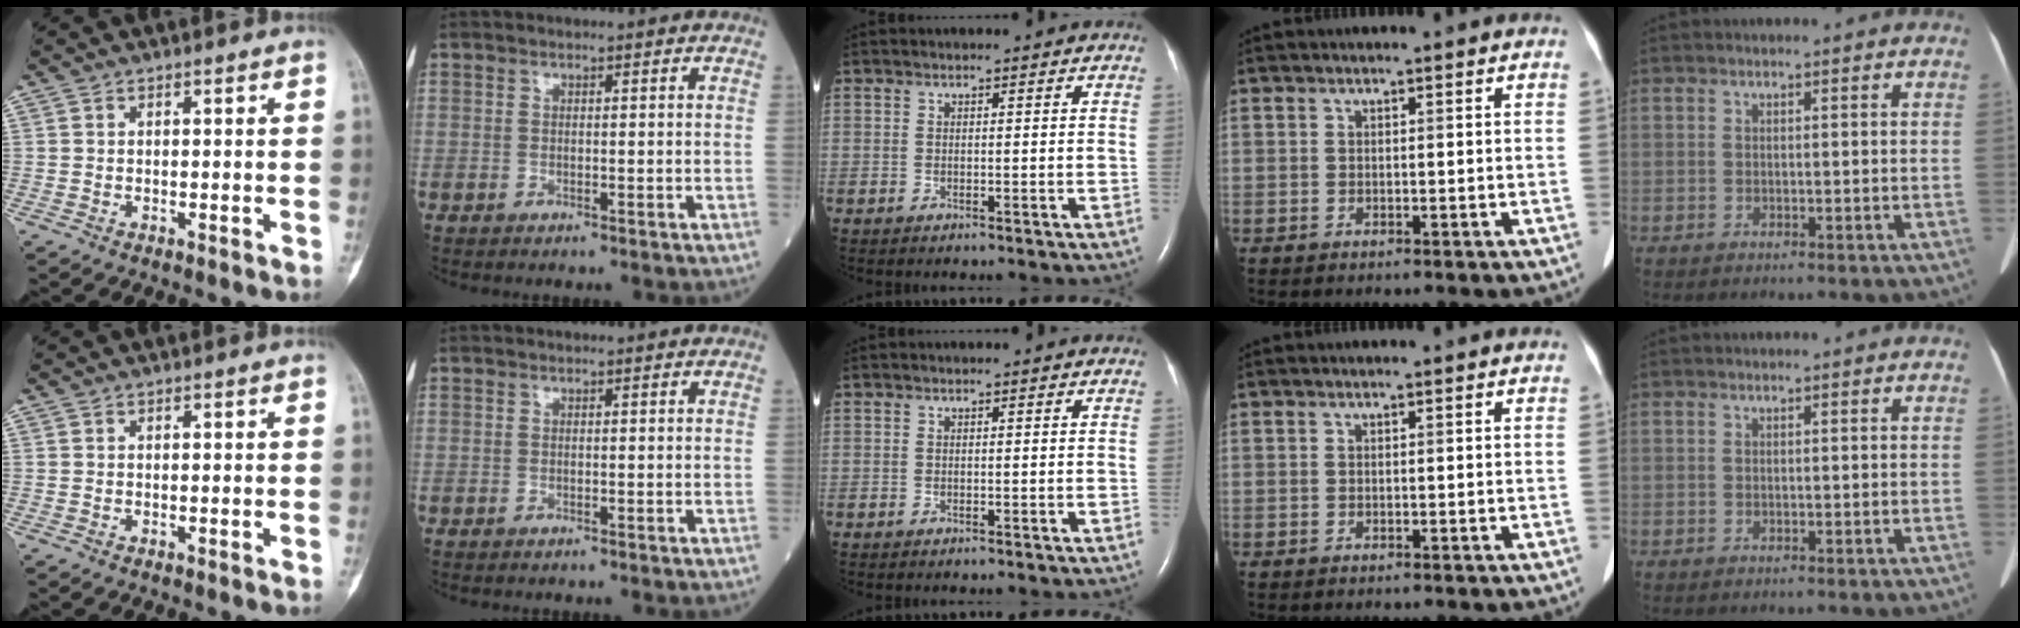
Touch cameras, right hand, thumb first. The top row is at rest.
{}